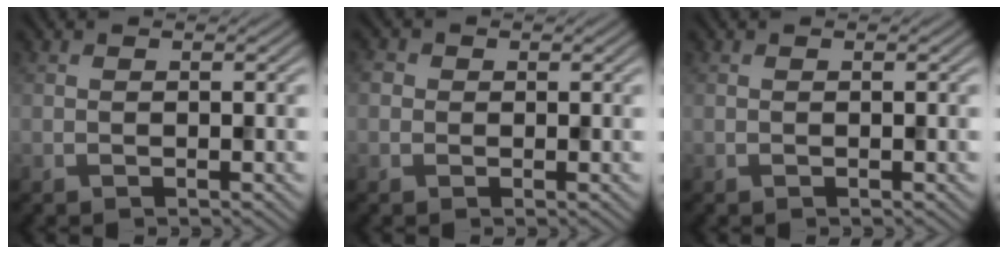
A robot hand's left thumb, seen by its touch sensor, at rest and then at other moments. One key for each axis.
{"total": 1.7, "fx": 0.2, "fy": 1.6, "fz": 0.5, "tx": -0.014, "ty": 0.001, "tz": -0.002}
{"total": 0.0}